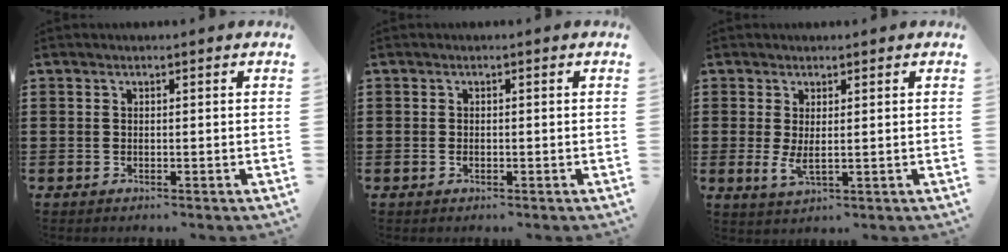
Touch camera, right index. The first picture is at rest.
{"total": 0.8, "force": [-0.3, 0.4, 0.6], "torque": [-0.013, -0.003, -0.005]}
{"total": 3.0, "force": [0.8, 1.0, 2.7], "torque": [-0.061, -0.003, 0.013]}